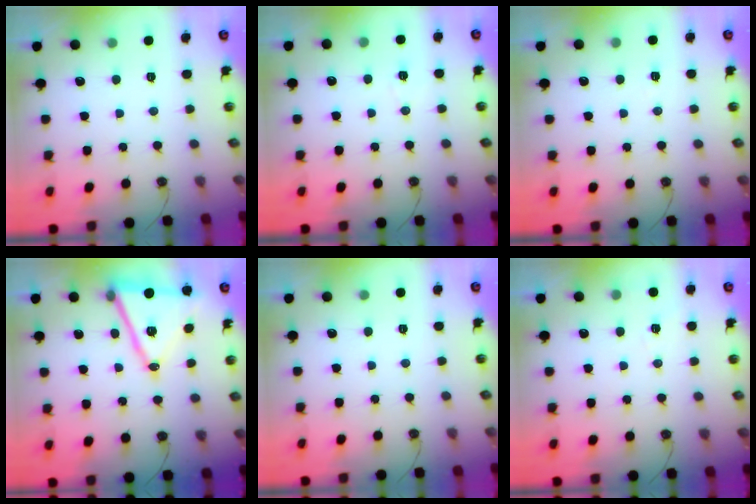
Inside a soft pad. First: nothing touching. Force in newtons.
{"total": 5.3, "press": 5.1, "slide": 1.4}
{"total": 4.5, "press": 1.6, "slide": 4.2}
{"total": 15.7, "press": 15.2, "slide": 3.7}
{"total": 0.0}
{"total": 3.6, "press": 3.4, "slide": 1.3}